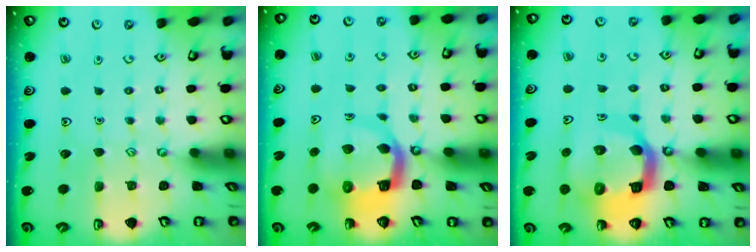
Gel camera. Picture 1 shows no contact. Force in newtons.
{"total": 9.4, "press": 9.3, "slide": 1.3}
{"total": 16.1, "press": 15.9, "slide": 2.0}